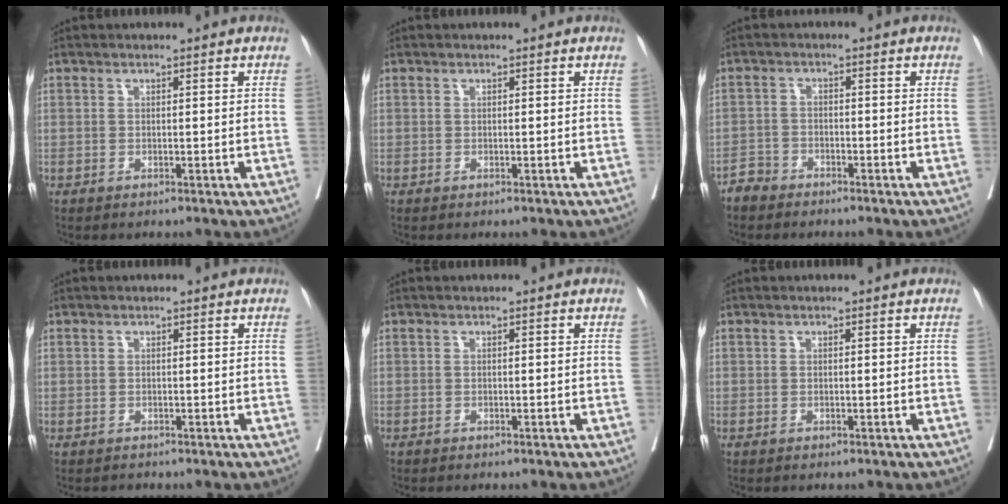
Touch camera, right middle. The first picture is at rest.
{"total": 0.0}
{"total": 2.5, "force": [-2.3, 1.0, -0.2], "torque": [0.004, 0.002, -0.044]}
{"total": 0.0}
{"total": 0.0}
{"total": 0.0}